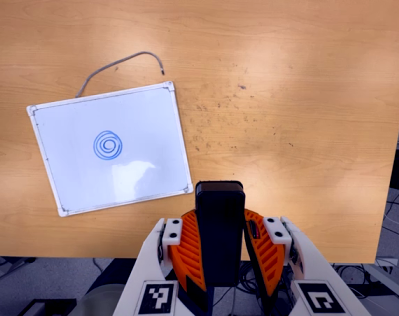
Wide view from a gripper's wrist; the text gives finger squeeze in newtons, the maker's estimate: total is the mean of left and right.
{"total": 8.5, "left": 7.4, "right": 9.7}